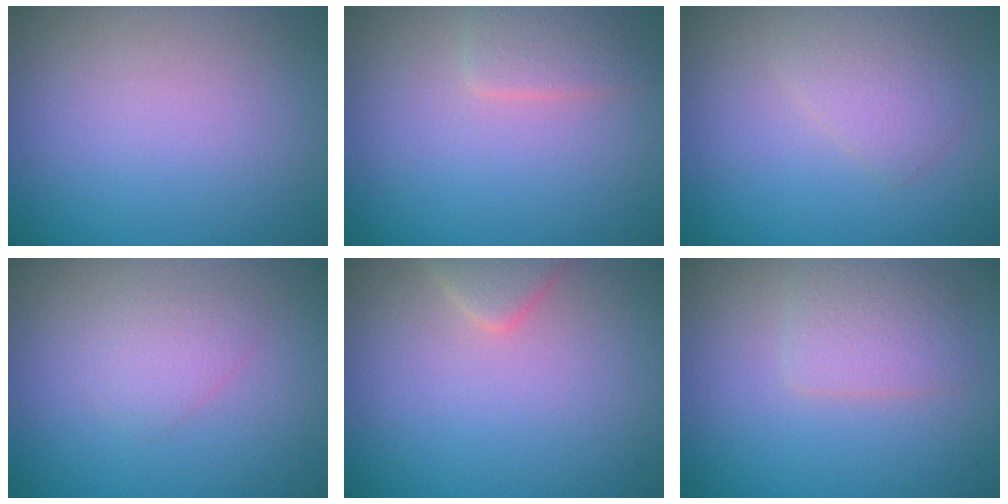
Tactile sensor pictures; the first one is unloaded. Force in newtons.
{"total": 2.0, "press": 2.0, "slide": 0.1}
{"total": 2.1, "press": 2.1, "slide": 0.1}
{"total": 1.6, "press": 1.6, "slide": 0.0}
{"total": 2.1, "press": 2.1, "slide": 0.2}
{"total": 2.3, "press": 2.3, "slide": 0.1}